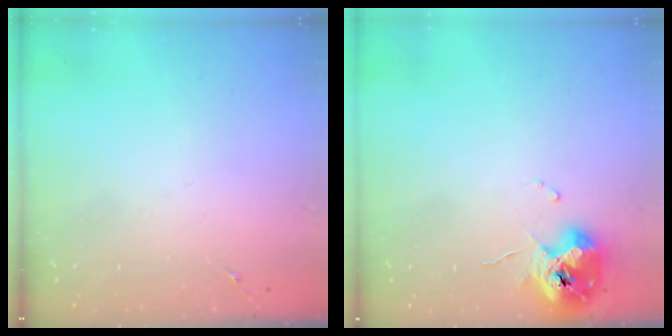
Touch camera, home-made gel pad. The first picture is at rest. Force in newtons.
{"total": 11.0, "press": 11.0, "slide": 1.1}